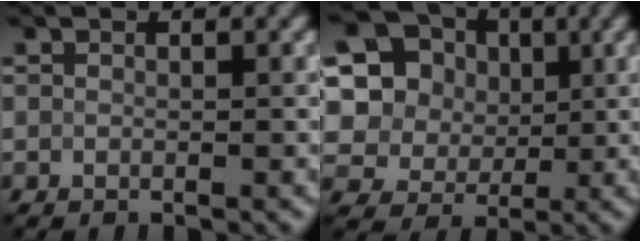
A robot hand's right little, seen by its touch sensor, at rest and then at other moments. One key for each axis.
{"total": 14.6, "fx": 5.0, "fy": 12.2, "fz": 6.2, "tx": -0.174, "ty": 0.045, "tz": 0.078}